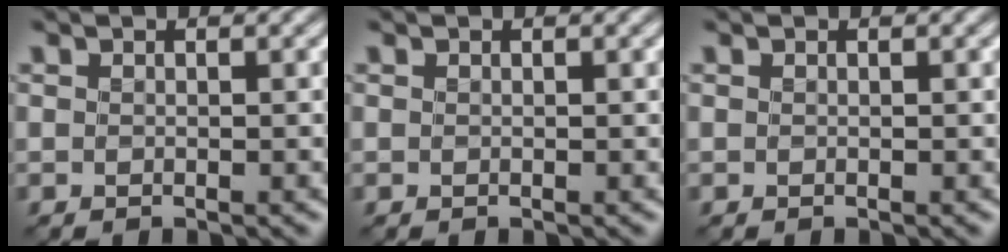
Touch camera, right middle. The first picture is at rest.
{"total": 0.0}
{"total": 0.0}